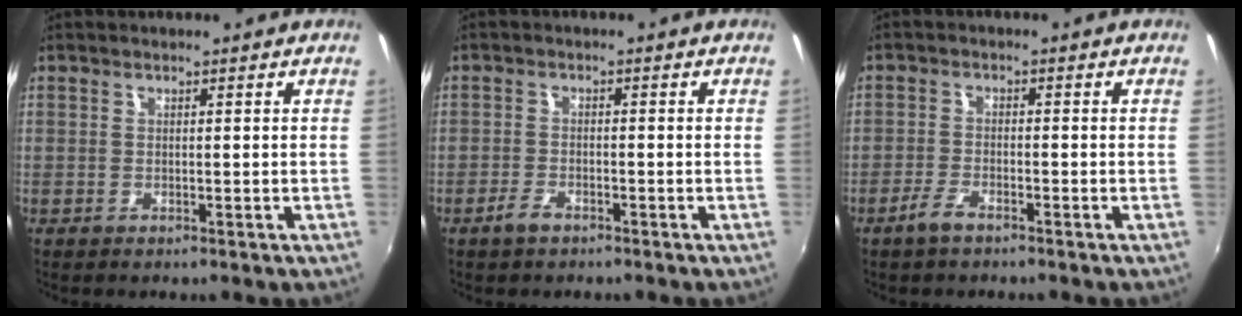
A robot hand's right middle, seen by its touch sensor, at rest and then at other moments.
{"total": 2.6, "force": [-1.9, 1.1, 1.4], "torque": [-0.038, -0.003, -0.039]}
{"total": 3.2, "force": [-2.4, 1.0, 1.9], "torque": [-0.057, -0.002, -0.049]}